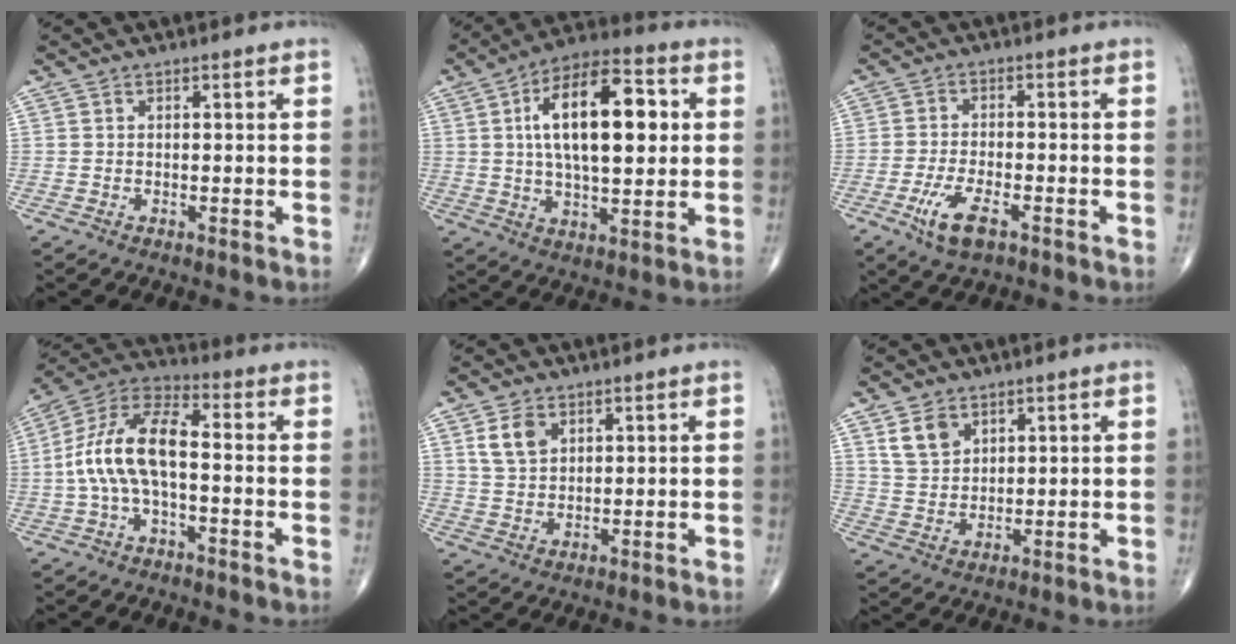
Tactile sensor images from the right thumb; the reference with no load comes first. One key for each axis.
{"total": 18.8, "fx": 3.4, "fy": 8.6, "fz": 16.4, "tx": -0.251, "ty": 0.013, "tz": 0.052}
{"total": 6.7, "fx": -3.4, "fy": 2.5, "fz": 5.1, "tx": -0.107, "ty": 0.006, "tz": -0.059}
{"total": 12.7, "fx": -1.3, "fy": 5.8, "fz": 11.2, "tx": -0.229, "ty": 0.044, "tz": -0.034}
{"total": 5.4, "fx": 2.4, "fy": 3.7, "fz": 3.2, "tx": -0.048, "ty": -0.008, "tz": 0.050}
{"total": 5.7, "fx": 3.2, "fy": 3.9, "fz": 2.8, "tx": -0.037, "ty": -0.017, "tz": 0.067}